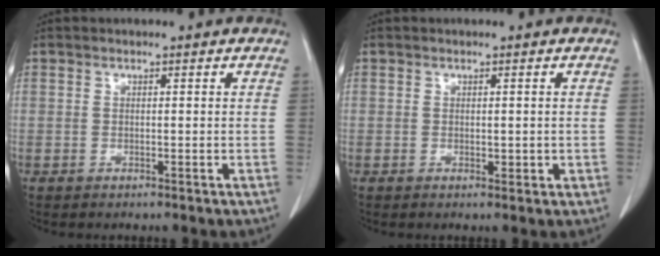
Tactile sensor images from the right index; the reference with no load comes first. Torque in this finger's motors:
{"motor_torque": [0.07, 0.16, 0.10, 0.05]}